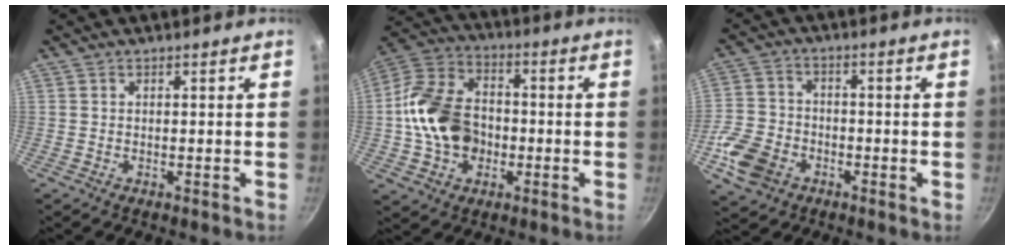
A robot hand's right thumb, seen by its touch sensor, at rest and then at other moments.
{"total": 15.7, "force": [-1.8, 11.9, 10.1], "torque": [-0.164, 0.035, -0.044]}
{"total": 10.2, "force": [-4.2, 7.7, 5.3], "torque": [-0.093, 0.022, -0.090]}